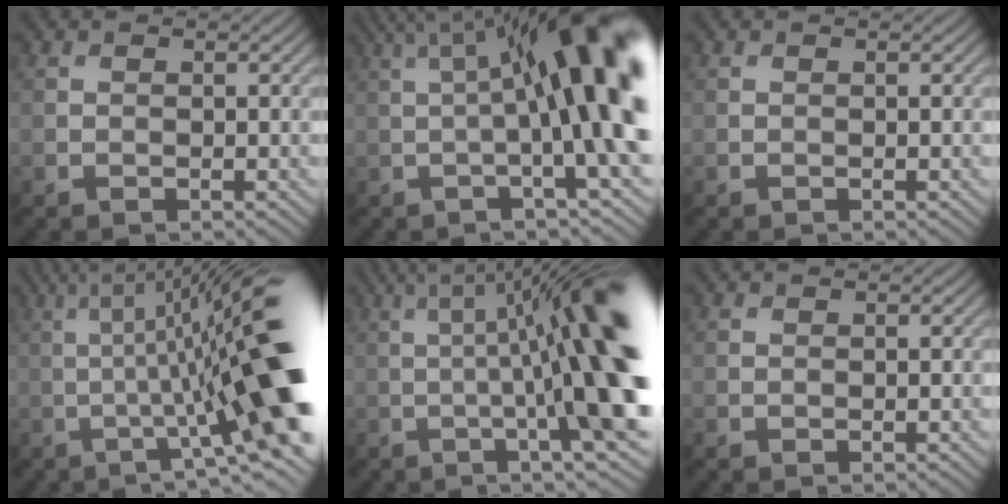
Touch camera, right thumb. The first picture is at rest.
{"total": 16.2, "force": [2.0, 3.7, 15.7], "torque": [-0.216, 0.022, 0.038]}
{"total": 0.0}
{"total": 17.8, "force": [-1.0, 3.5, 17.4], "torque": [-0.226, 0.015, -0.006]}
{"total": 17.2, "force": [0.4, 3.5, 16.8], "torque": [-0.214, 0.027, 0.010]}
{"total": 0.0}